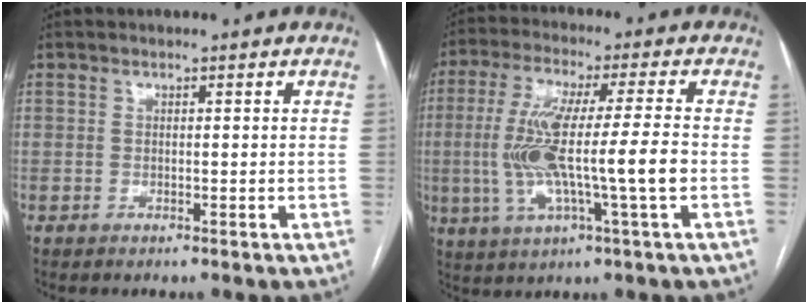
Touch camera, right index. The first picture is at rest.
{"total": 13.5, "force": [-1.4, 0.5, 13.5], "torque": [-0.266, 0.002, -0.026]}